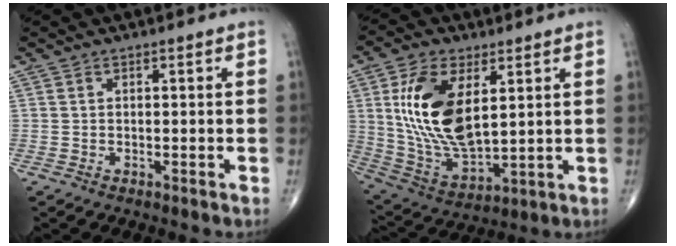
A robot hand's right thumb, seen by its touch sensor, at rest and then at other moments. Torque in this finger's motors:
{"motor_torque": [0.19, 1.54, 1.77, 0.64, 0.20]}